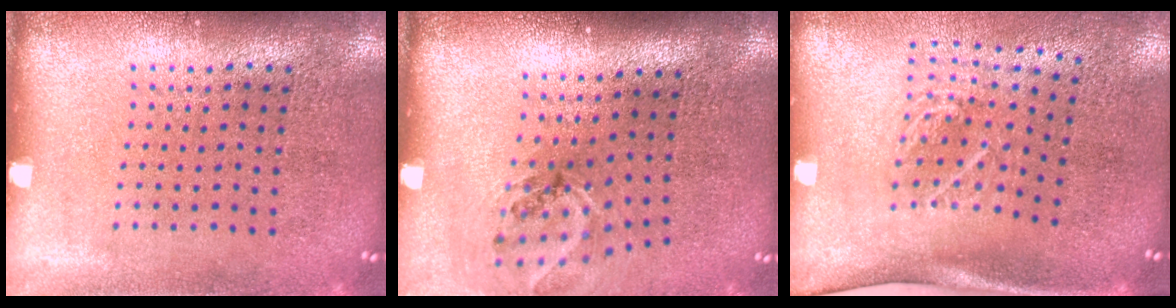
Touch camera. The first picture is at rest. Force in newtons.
{"total": 1.2, "press": 1.0, "slide": 0.6}
{"total": 1.8, "press": 1.3, "slide": 1.3}